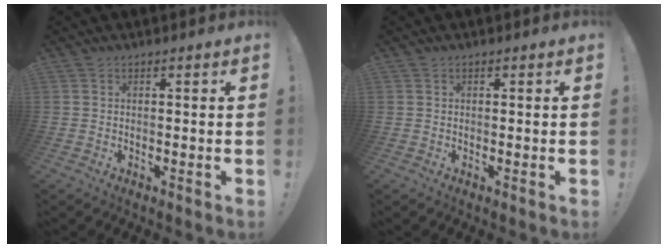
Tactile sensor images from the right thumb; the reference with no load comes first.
{"total": 0.0}